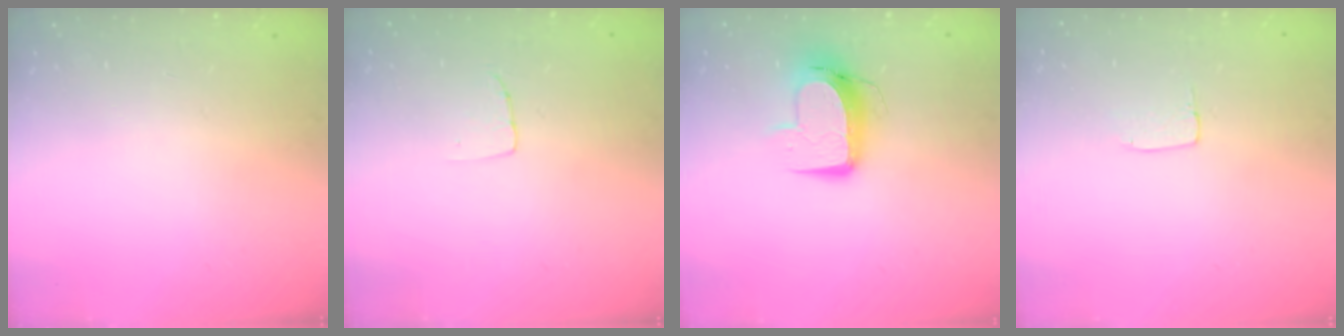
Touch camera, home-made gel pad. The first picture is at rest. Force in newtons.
{"total": 2.9, "press": 2.9, "slide": 0.1}
{"total": 10.4, "press": 10.4, "slide": 1.1}
{"total": 3.9, "press": 3.9, "slide": 0.1}